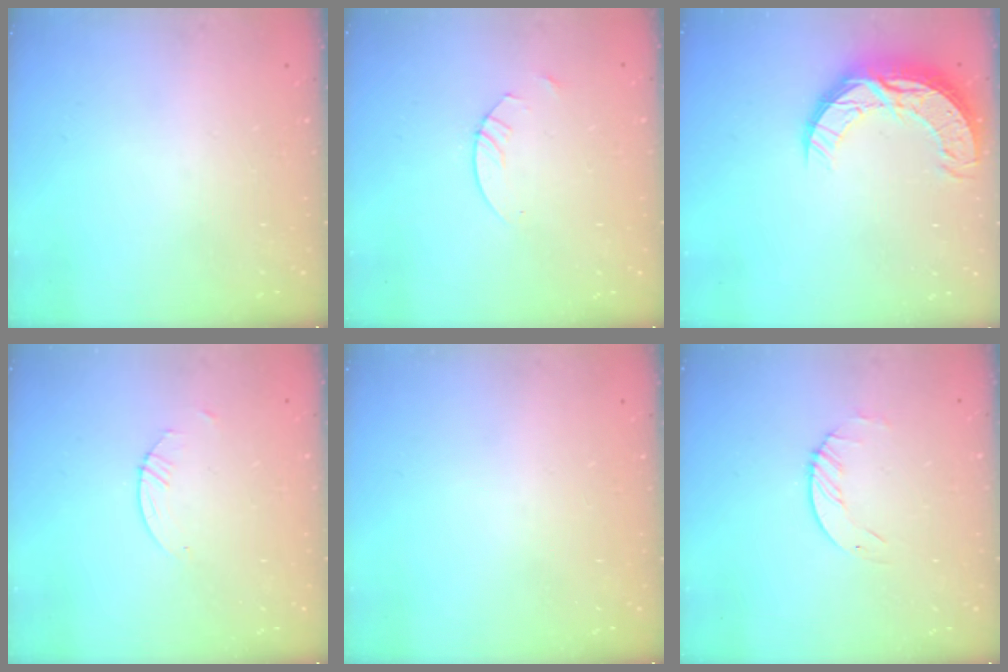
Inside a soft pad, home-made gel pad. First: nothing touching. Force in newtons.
{"total": 2.4, "press": 2.4, "slide": 0.1}
{"total": 15.1, "press": 15.1, "slide": 1.1}
{"total": 0.8, "press": 0.8, "slide": 0.2}
{"total": 0.0}
{"total": 1.7, "press": 1.7, "slide": 0.2}